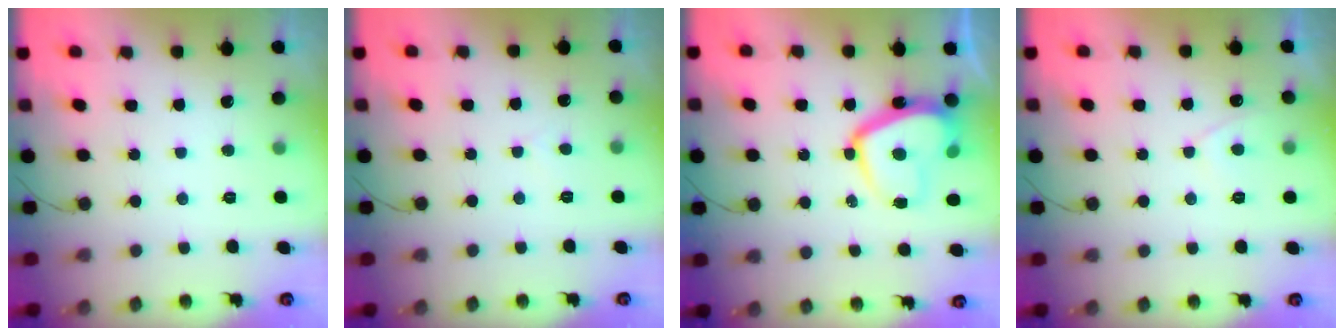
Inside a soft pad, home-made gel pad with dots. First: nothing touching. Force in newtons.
{"total": 2.2, "press": 2.2, "slide": 0.3}
{"total": 13.5, "press": 13.4, "slide": 1.2}
{"total": 2.9, "press": 2.8, "slide": 0.5}